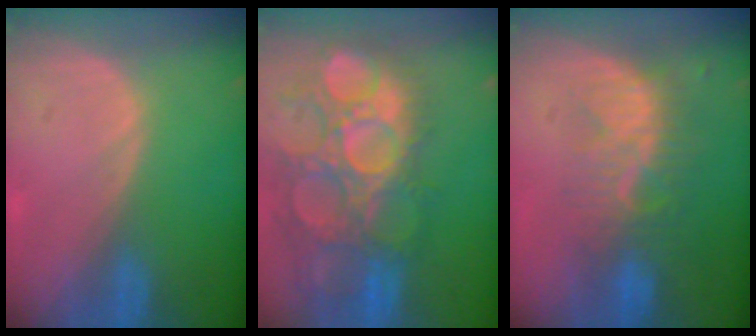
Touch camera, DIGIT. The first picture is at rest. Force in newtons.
{"total": 14.2, "press": 12.7, "slide": 6.4}
{"total": 8.1, "press": 7.4, "slide": 3.5}